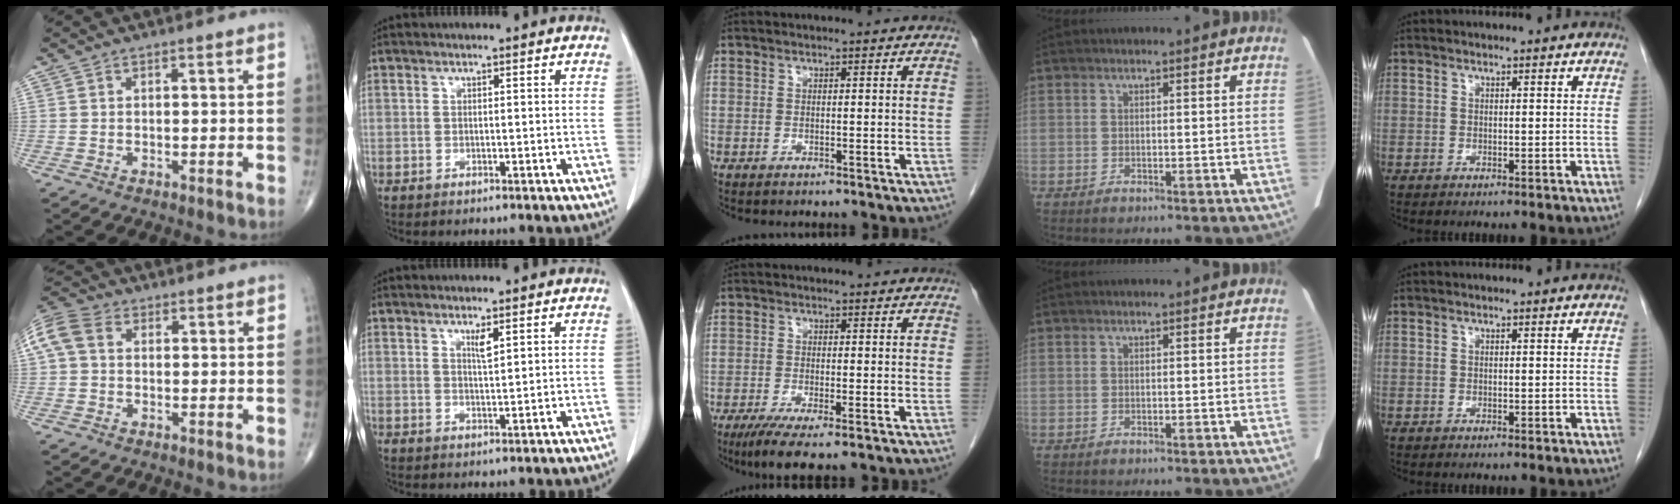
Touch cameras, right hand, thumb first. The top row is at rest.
{"thumb": {"total": 8.5, "force": [1.3, 6.4, 5.4], "torque": [-0.129, 0.031, 0.021]}, "index": {"total": 1.9, "force": [1.1, 0.1, 1.5], "torque": [-0.030, -0.006, 0.021]}, "middle": {"total": 5.6, "force": [-3.8, 0.4, 4.2], "torque": [-0.068, -0.016, -0.061]}}